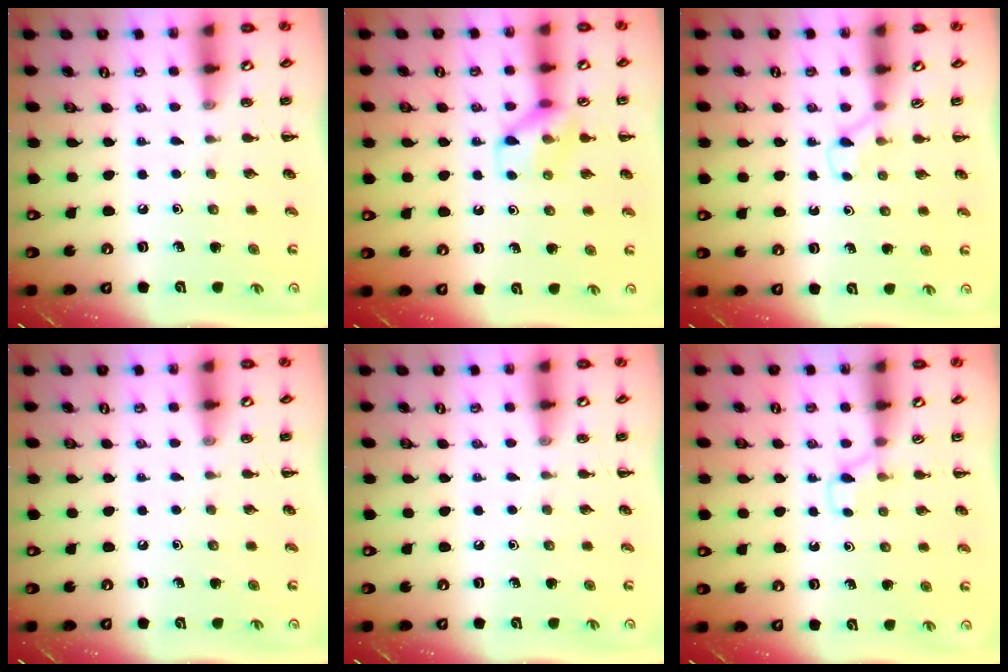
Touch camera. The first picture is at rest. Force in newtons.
{"total": 11.2, "press": 11.1, "slide": 1.3}
{"total": 2.9, "press": 2.7, "slide": 1.0}
{"total": 0.0}
{"total": 0.0}
{"total": 2.8, "press": 2.5, "slide": 1.1}